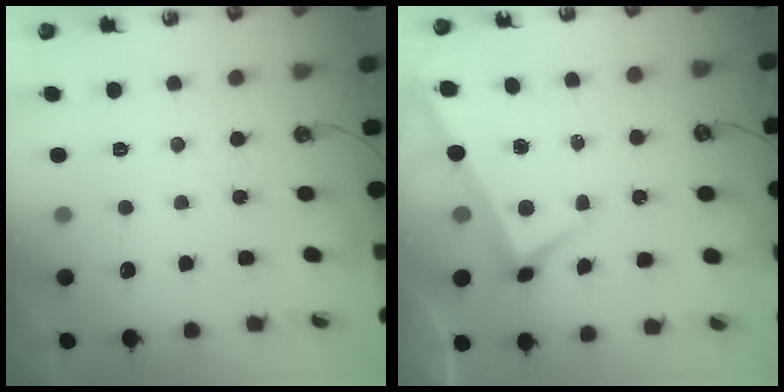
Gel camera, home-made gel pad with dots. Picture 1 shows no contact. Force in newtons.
{"total": 1.0, "press": 0.7, "slide": 0.8}